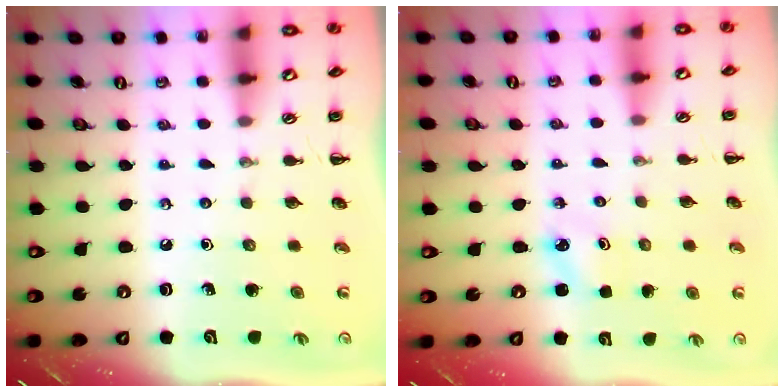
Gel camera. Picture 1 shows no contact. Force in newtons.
{"total": 1.9, "press": 1.8, "slide": 0.4}